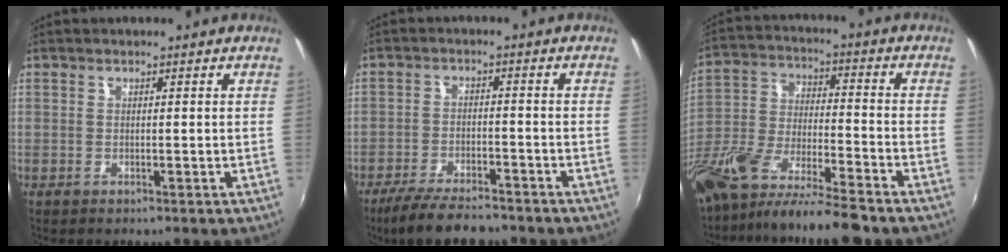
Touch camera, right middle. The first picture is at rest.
{"total": 10.4, "force": [-8.7, 2.4, 5.1], "torque": [-0.118, -0.022, -0.144]}
{"total": 18.0, "force": [-14.2, 2.6, 10.7], "torque": [-0.212, -0.034, -0.259]}